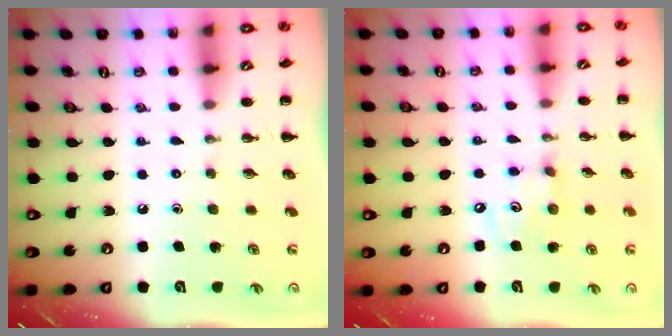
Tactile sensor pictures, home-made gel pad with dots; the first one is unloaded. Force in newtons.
{"total": 5.6, "press": 5.5, "slide": 1.1}